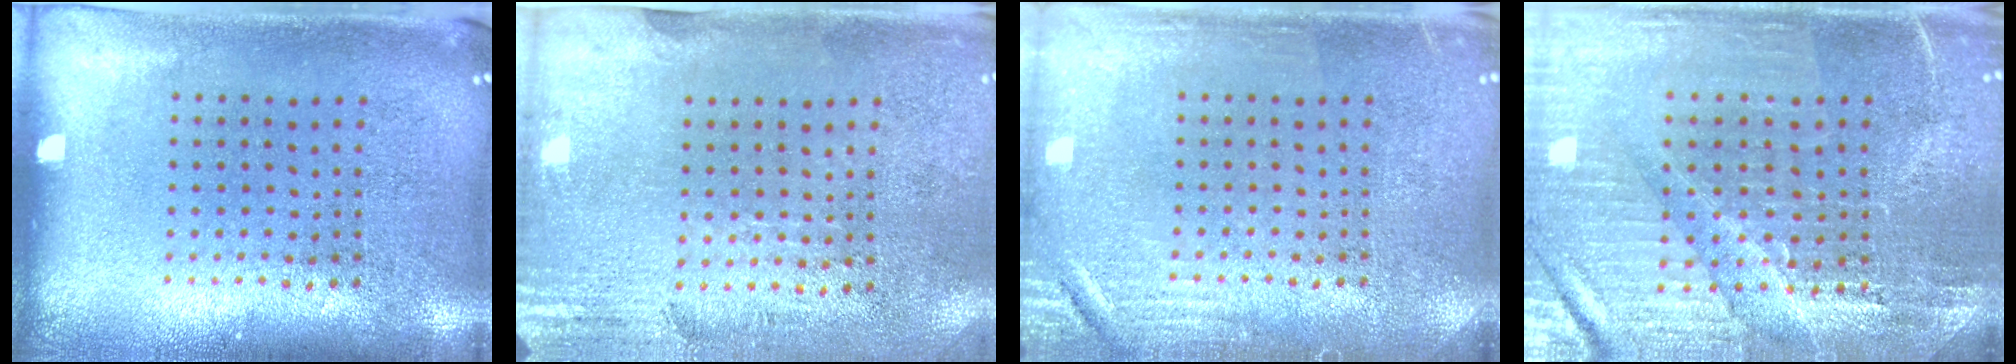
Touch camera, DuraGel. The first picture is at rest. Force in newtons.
{"total": 2.9, "press": 2.4, "slide": 1.5}
{"total": 2.7, "press": 2.7, "slide": 0.4}
{"total": 3.4, "press": 3.3, "slide": 0.4}